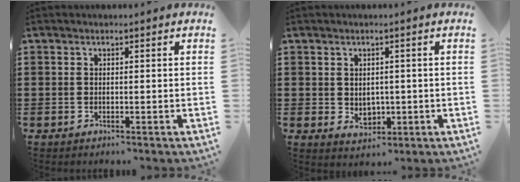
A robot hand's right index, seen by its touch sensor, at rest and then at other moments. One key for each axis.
{"total": 2.7, "fx": 0.4, "fy": 2.2, "fz": 1.5, "tx": -0.018, "ty": -0.001, "tz": 0.004}